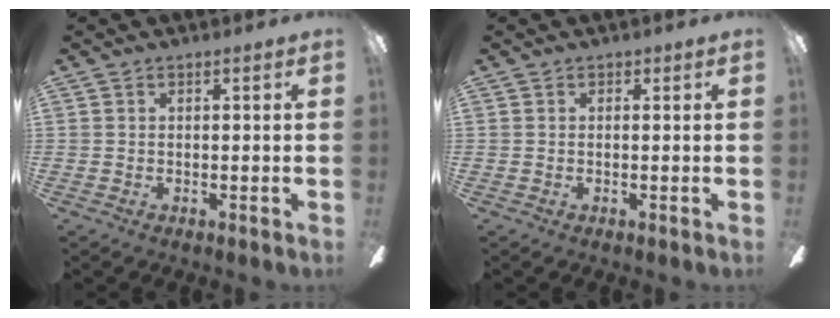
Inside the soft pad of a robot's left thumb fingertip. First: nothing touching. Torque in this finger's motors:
{"motor_torque": [-0.04, 0.04, -0.02, 0.04, 0.00]}